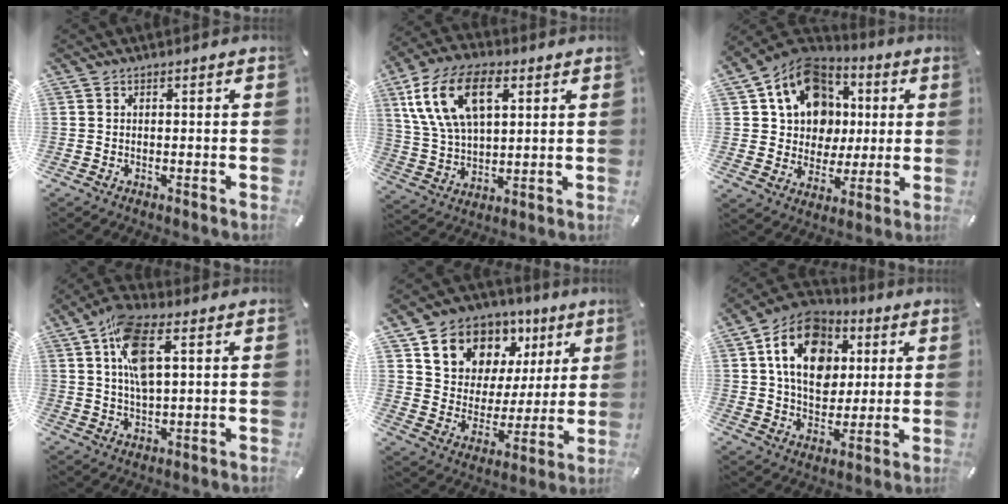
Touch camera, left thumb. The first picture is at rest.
{"total": 15.8, "force": [6.2, 9.4, 11.0], "torque": [-0.235, 0.002, 0.111]}
{"total": 15.4, "force": [4.7, 13.4, 6.1], "torque": [-0.107, -0.019, 0.097]}
{"total": 11.0, "force": [3.6, 4.8, 9.1], "torque": [-0.177, 0.001, 0.062]}
{"total": 11.9, "force": [7.6, 9.0, 2.1], "torque": [-0.043, -0.065, 0.139]}
{"total": 16.8, "force": [5.5, 12.9, 9.2], "torque": [-0.153, -0.009, 0.103]}